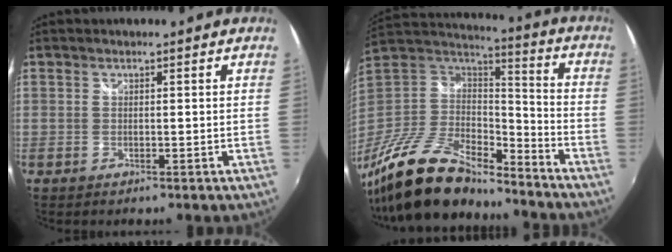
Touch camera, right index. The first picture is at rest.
{"total": 23.2, "force": [-17.6, 9.0, 12.2], "torque": [-0.258, -0.019, -0.309]}